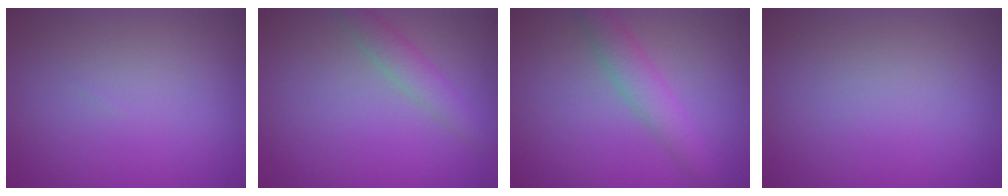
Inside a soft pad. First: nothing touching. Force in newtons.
{"total": 2.2, "press": 2.2, "slide": 0.1}
{"total": 2.9, "press": 2.9, "slide": 0.1}
{"total": 0.0}